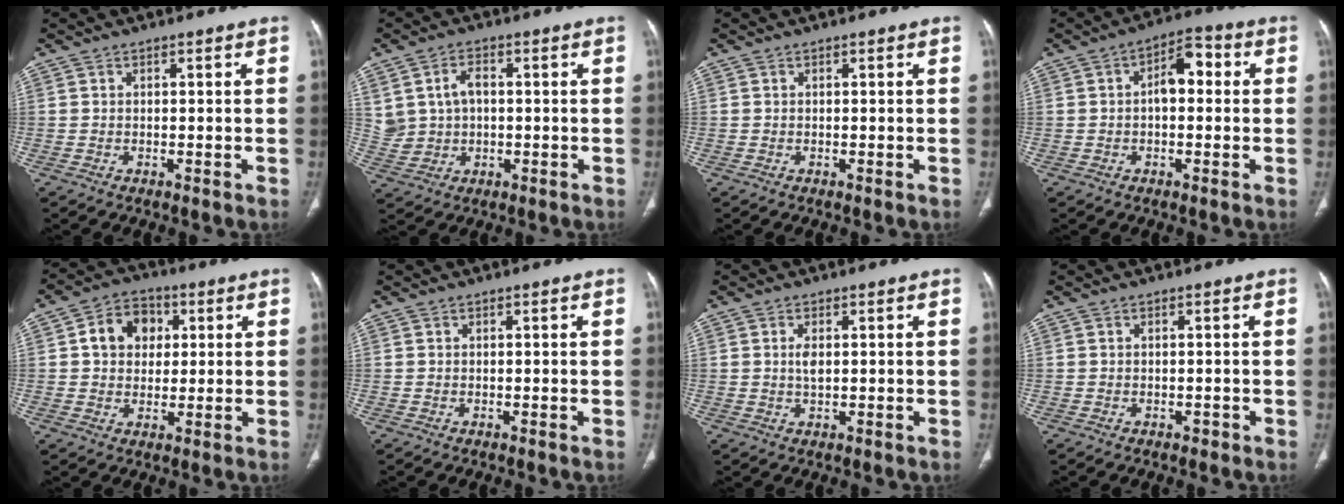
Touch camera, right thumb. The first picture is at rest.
{"total": 3.2, "force": [0.8, 2.3, 2.0], "torque": [-0.038, 0.004, 0.020]}
{"total": 0.0}
{"total": 6.9, "force": [0.6, 4.0, 5.6], "torque": [-0.066, 0.024, -0.002]}
{"total": 9.0, "force": [2.1, 7.3, 5.0], "torque": [-0.048, 0.006, 0.028]}
{"total": 0.0}
{"total": 2.1, "force": [0.4, 1.0, 1.8], "torque": [-0.034, -0.002, 0.009]}
{"total": 0.6, "force": [-0.3, 0.4, 0.3], "torque": [-0.003, 0.001, -0.005]}